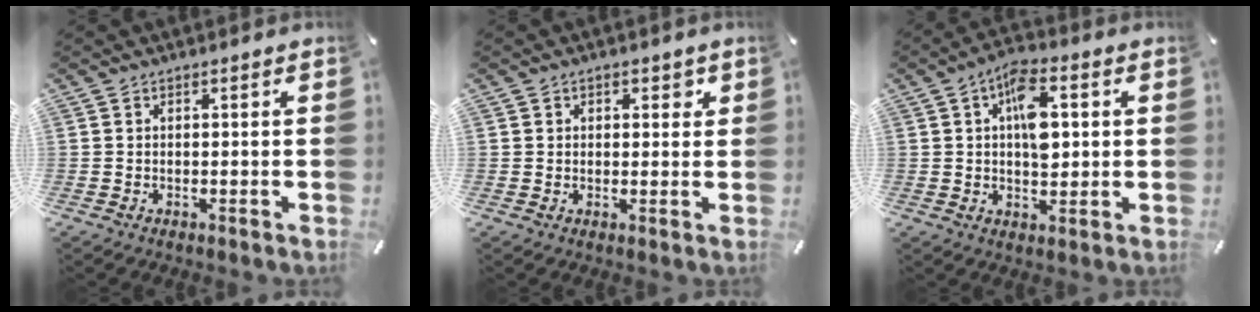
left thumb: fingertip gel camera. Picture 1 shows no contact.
{"total": 2.3, "force": [0.7, 1.8, 1.2], "torque": [-0.001, -0.002, 0.004]}
{"total": 10.2, "force": [1.9, 5.8, 8.1], "torque": [-0.115, 0.002, 0.031]}